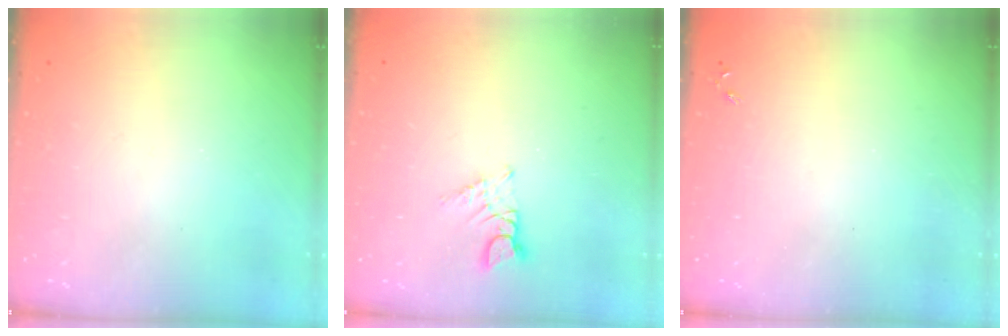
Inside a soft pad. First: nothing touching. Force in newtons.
{"total": 3.5, "press": 3.5, "slide": 0.3}
{"total": 0.0}